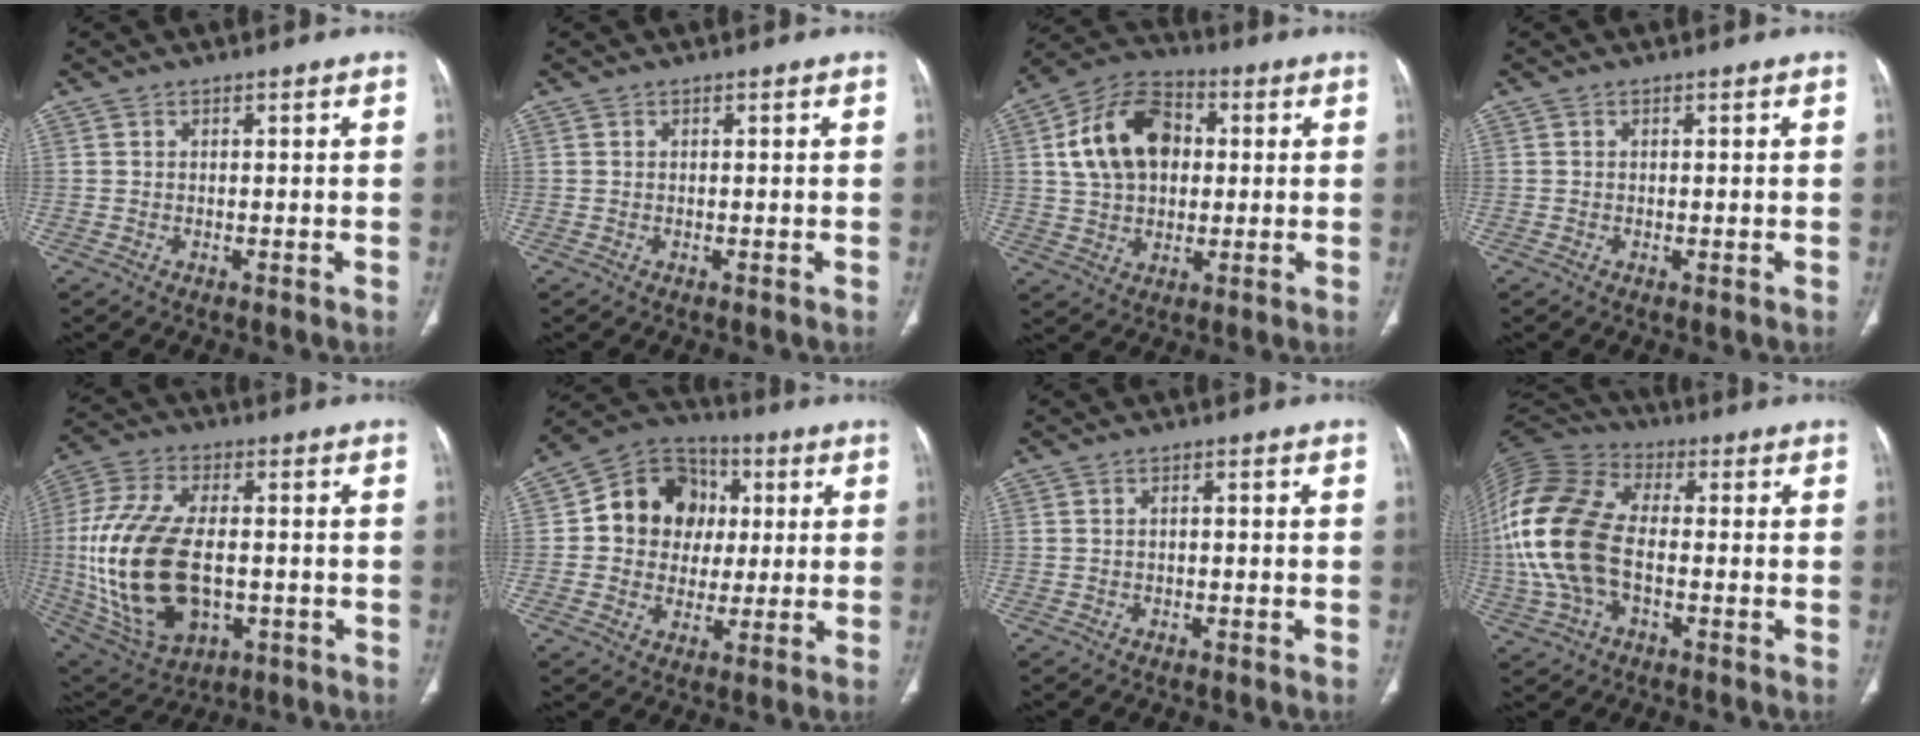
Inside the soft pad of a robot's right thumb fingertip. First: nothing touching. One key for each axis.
{"total": 0.0}
{"total": 15.5, "fx": 2.7, "fy": 10.8, "fz": 10.7, "tx": -0.166, "ty": 0.016, "tz": 0.040}
{"total": 0.0}
{"total": 23.1, "fx": -2.2, "fy": 13.0, "fz": 19.0, "tx": -0.401, "ty": -0.001, "tz": -0.017}
{"total": 14.3, "fx": 1.8, "fy": 12.5, "fz": 6.7, "tx": -0.061, "ty": 0.015, "tz": 0.024}
{"total": 0.8, "fx": -0.2, "fy": 0.4, "fz": 0.7, "tx": -0.014, "ty": 0.006, "tz": -0.004}
{"total": 19.3, "fx": -2.0, "fy": 11.4, "fz": 15.5, "tx": -0.348, "ty": 0.023, "tz": -0.040}